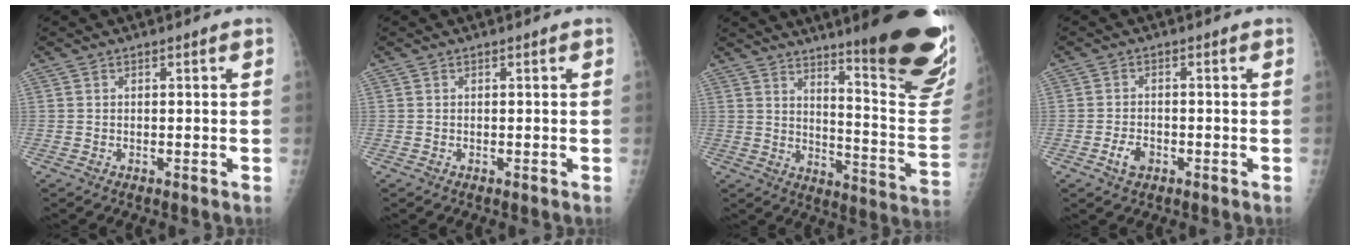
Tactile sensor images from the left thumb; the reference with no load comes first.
{"total": 0.0}
{"total": 24.9, "force": [16.0, 3.9, 18.7], "torque": [-0.214, -0.102, 0.218]}
{"total": 3.1, "force": [-1.4, 2.1, 1.9], "torque": [-0.030, 0.005, -0.024]}